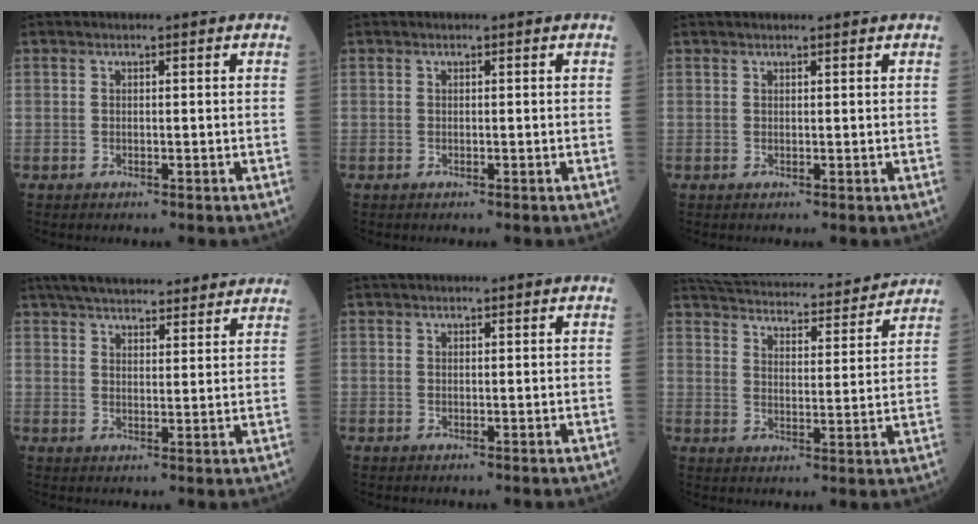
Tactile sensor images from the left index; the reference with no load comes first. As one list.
[{"total": 0.0}, {"total": 3.2, "force": [3.0, 0.2, 1.1], "torque": [-0.008, 0.027, 0.041]}, {"total": 17.9, "force": [15.8, 4.0, 7.4], "torque": [-0.113, 0.041, 0.222]}, {"total": 2.3, "force": [2.1, 0.3, 1.0], "torque": [-0.014, 0.029, 0.035]}, {"total": 18.6, "force": [17.4, 3.3, 5.7], "torque": [-0.091, 0.012, 0.241]}]